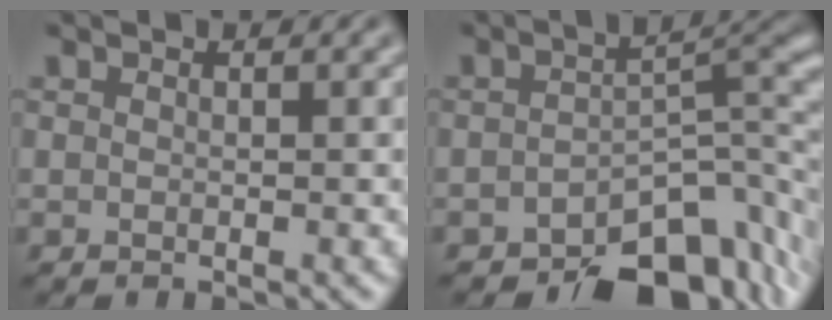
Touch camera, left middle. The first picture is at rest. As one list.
[{"total": 8.9, "force": [-5.3, 4.3, 5.7], "torque": [-0.047, -0.003, -0.085]}]